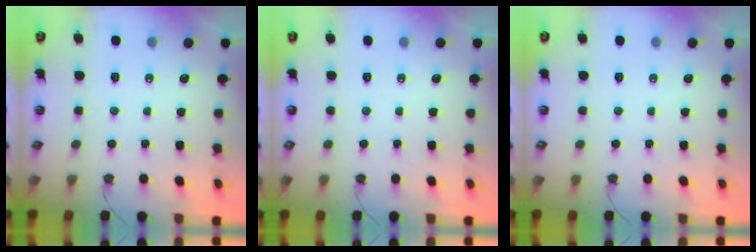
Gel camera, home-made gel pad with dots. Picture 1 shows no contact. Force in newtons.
{"total": 0.0}
{"total": 0.0}